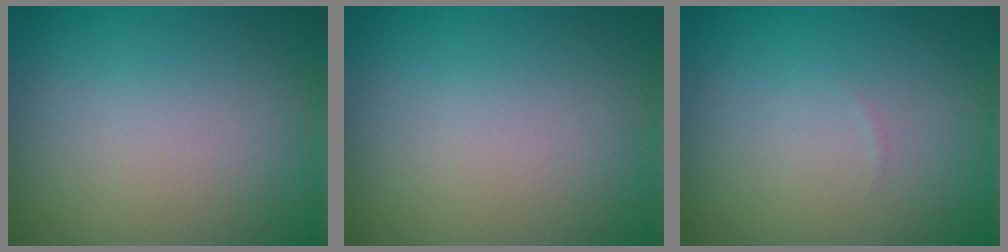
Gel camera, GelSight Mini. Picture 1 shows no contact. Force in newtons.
{"total": 0.0}
{"total": 0.0}